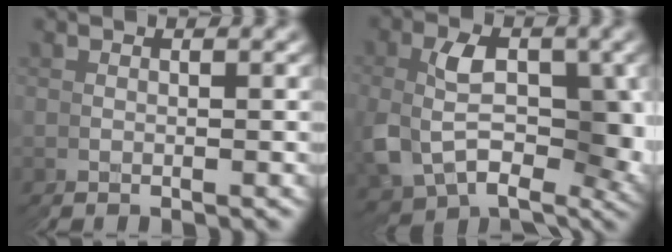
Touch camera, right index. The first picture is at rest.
{"total": 9.5, "force": [-1.5, 7.2, 6.0], "torque": [-0.112, -0.040, -0.006]}